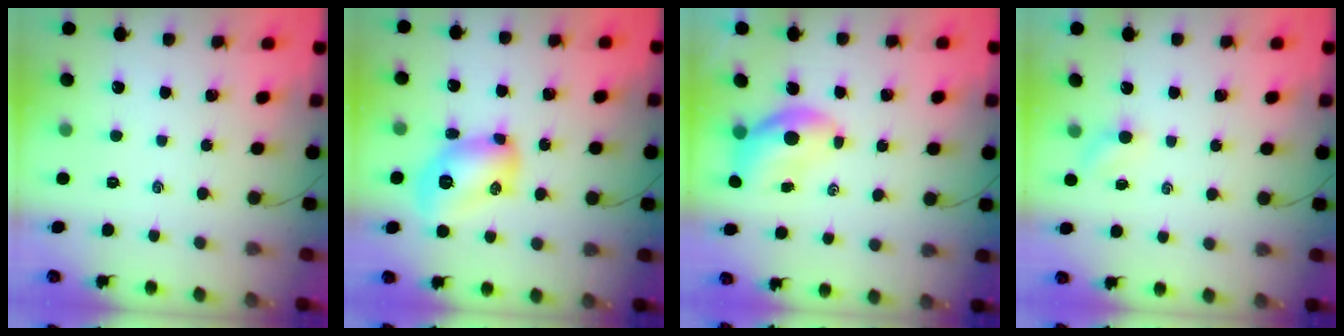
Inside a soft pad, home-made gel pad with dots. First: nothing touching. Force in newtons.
{"total": 10.5, "press": 10.4, "slide": 0.9}
{"total": 7.0, "press": 6.8, "slide": 1.4}
{"total": 2.6, "press": 2.4, "slide": 0.8}